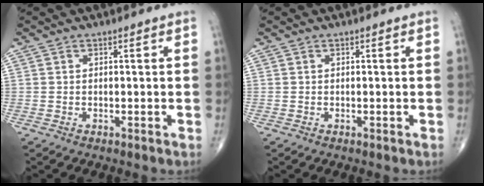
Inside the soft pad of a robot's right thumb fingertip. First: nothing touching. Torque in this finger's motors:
{"motor_torque": [0.01, 0.01, -0.02, 0.02, 0.01]}